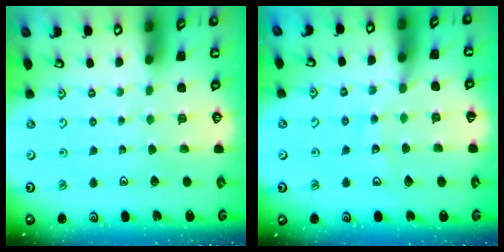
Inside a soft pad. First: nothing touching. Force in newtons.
{"total": 10.5, "press": 10.5, "slide": 1.3}